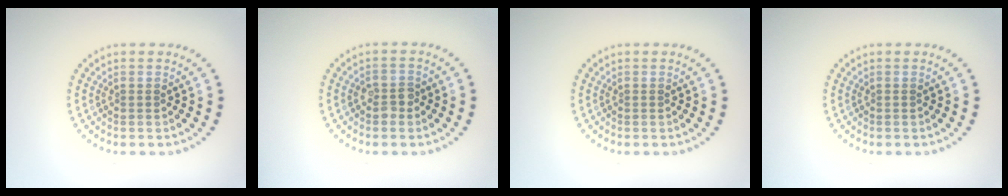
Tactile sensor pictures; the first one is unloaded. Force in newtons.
{"total": 1.7, "press": 1.7, "slide": 0.3}
{"total": 0.0}
{"total": 0.0}